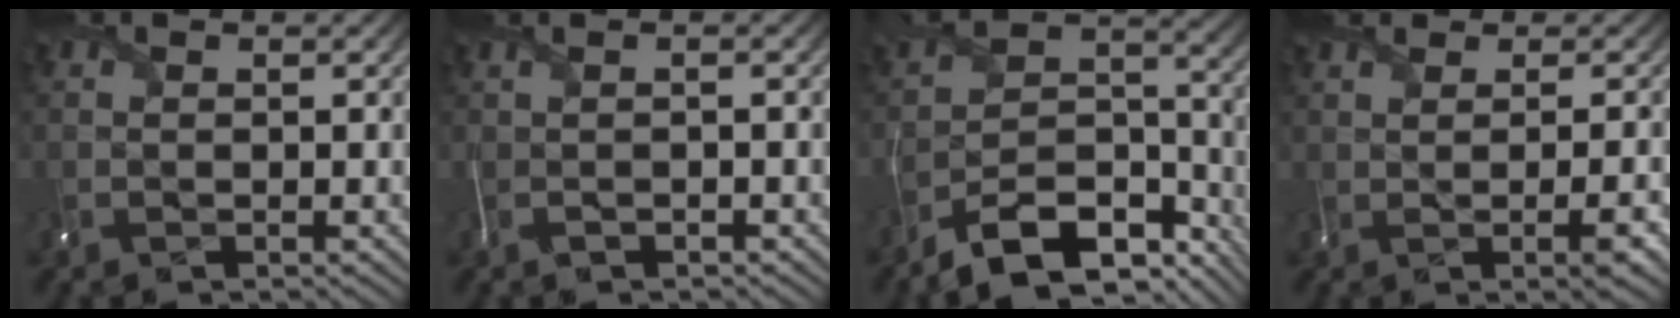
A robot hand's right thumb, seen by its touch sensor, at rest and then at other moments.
{"total": 1.1, "force": [-0.5, -0.2, 0.9], "torque": [-0.010, 0.006, -0.023]}
{"total": 12.7, "force": [-10.6, 3.9, 5.7], "torque": [-0.086, -0.006, -0.184]}
{"total": 4.1, "force": [1.2, 1.1, 3.8], "torque": [-0.035, 0.020, -0.003]}